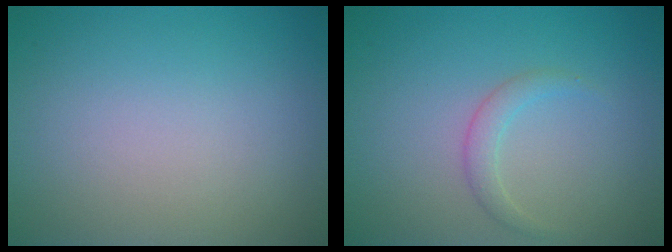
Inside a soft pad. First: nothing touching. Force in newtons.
{"total": 1.4, "press": 1.4, "slide": 0.0}